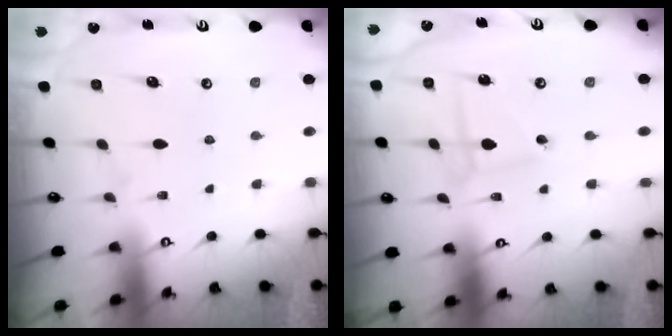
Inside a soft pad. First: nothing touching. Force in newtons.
{"total": 1.3, "press": 1.3, "slide": 0.1}